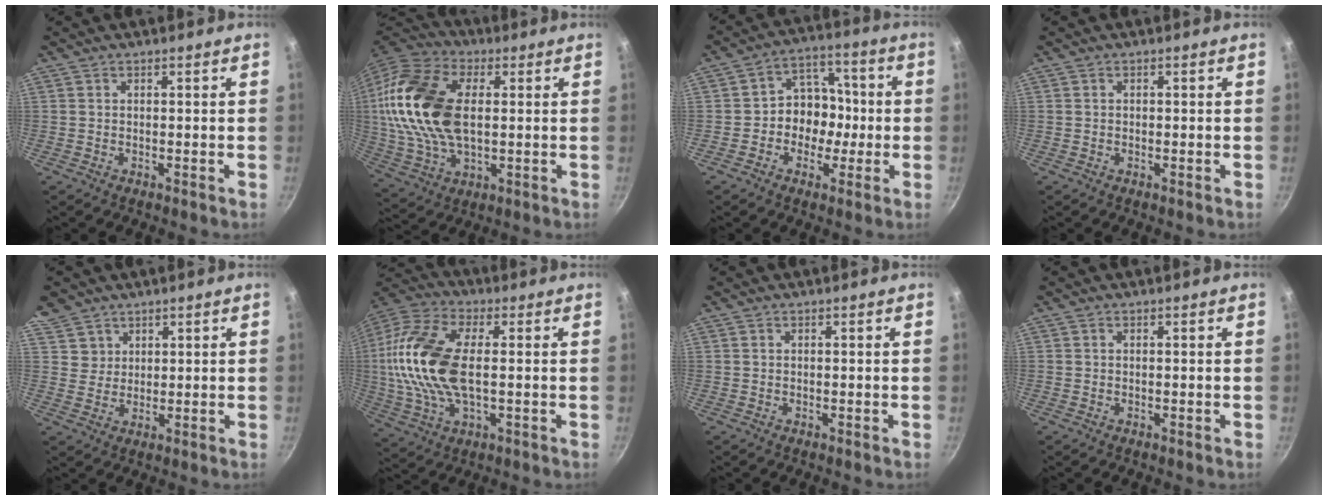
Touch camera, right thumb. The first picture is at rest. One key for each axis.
{"total": 21.8, "fx": 2.7, "fy": 13.1, "fz": 17.2, "tx": -0.325, "ty": 0.010, "tz": 0.044}
{"total": 9.5, "fx": -1.5, "fy": 7.9, "fz": 4.9, "tx": -0.015, "ty": 0.033, "tz": -0.035}
{"total": 0.0}
{"total": 6.0, "fx": 4.0, "fy": 4.4, "fz": 0.8, "tx": 0.016, "ty": -0.004, "tz": 0.079}
{"total": 19.4, "fx": 0.8, "fy": 9.9, "fz": 16.6, "tx": -0.341, "ty": 0.022, "tz": 0.006}
{"total": 0.0}
{"total": 0.0}